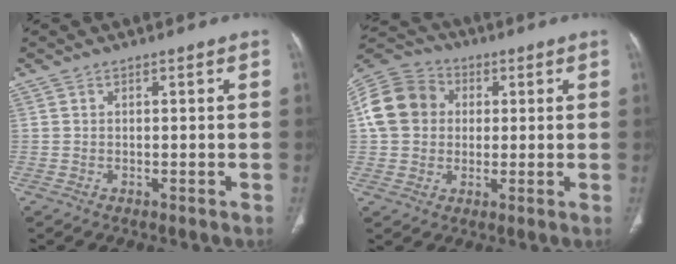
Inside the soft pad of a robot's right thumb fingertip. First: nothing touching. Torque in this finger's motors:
{"motor_torque": [0.76, 1.37, 0.05, -0.43, 0.00]}